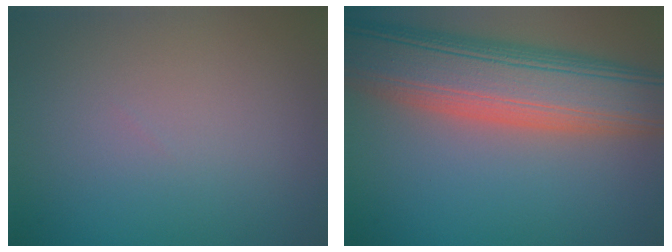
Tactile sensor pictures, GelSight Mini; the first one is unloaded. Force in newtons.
{"total": 12.0, "press": 12.0, "slide": 1.0}